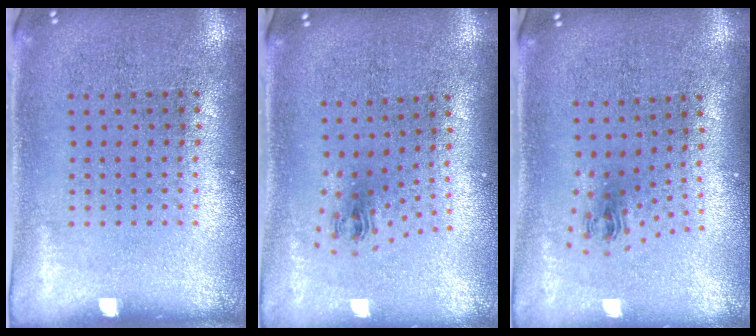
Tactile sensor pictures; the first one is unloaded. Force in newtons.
{"total": 1.0, "press": 0.5, "slide": 0.9}
{"total": 1.0, "press": 0.5, "slide": 0.9}